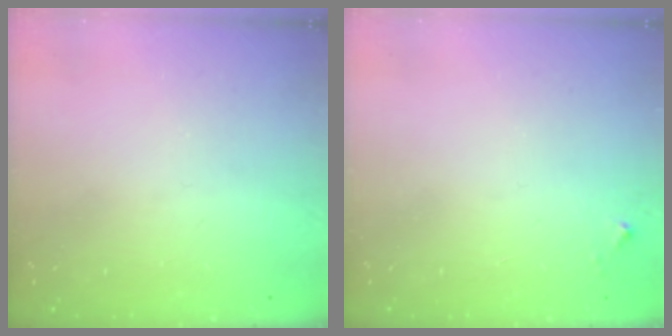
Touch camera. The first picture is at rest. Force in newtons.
{"total": 2.8, "press": 2.8, "slide": 0.2}